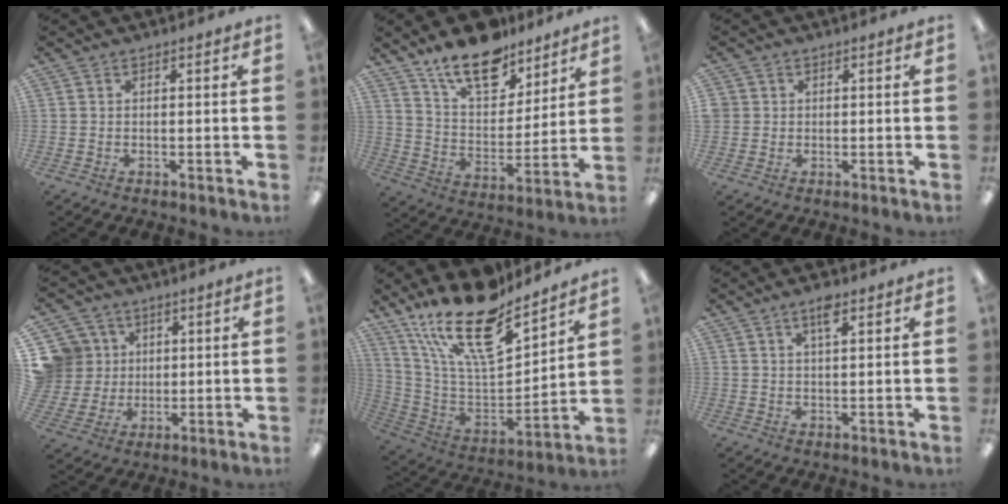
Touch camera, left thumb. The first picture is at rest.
{"total": 16.8, "force": [12.7, 7.7, 7.8], "torque": [-0.128, -0.072, 0.226]}
{"total": 2.0, "force": [0.4, 1.9, 0.0], "torque": [-0.004, 0.004, 0.007]}
{"total": 10.2, "force": [3.2, 9.6, 1.2], "torque": [-0.052, -0.010, 0.069]}
{"total": 22.2, "force": [16.4, 7.8, 12.7], "torque": [-0.232, -0.109, 0.290]}
{"total": 3.9, "force": [2.4, 1.2, 2.9], "torque": [-0.046, -0.001, 0.038]}